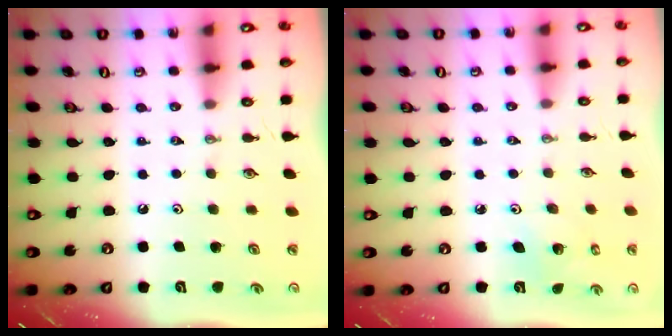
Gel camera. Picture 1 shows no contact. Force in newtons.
{"total": 2.4, "press": 2.4, "slide": 0.1}